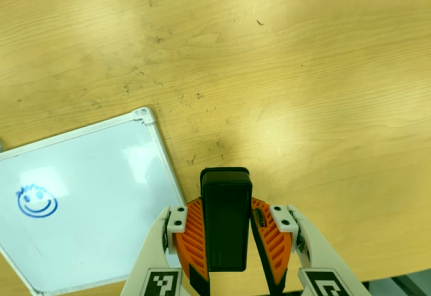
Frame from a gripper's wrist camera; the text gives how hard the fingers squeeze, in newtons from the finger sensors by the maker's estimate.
{"total": 6.3, "left": 5.2, "right": 7.5}